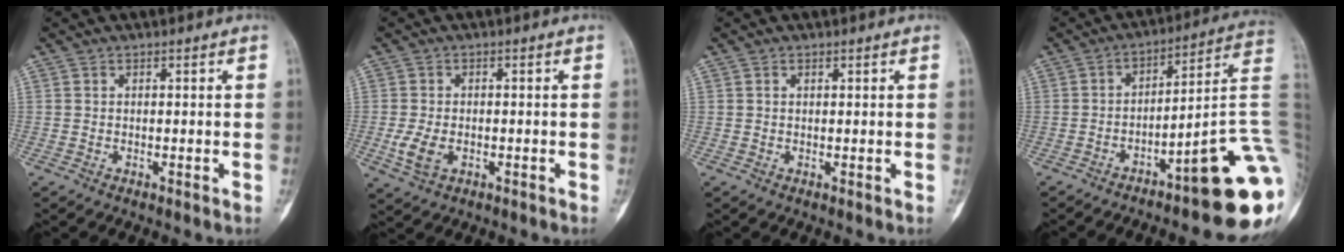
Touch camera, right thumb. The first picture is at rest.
{"total": 4.7, "force": [-1.2, 2.9, 3.5], "torque": [-0.080, -0.002, -0.017]}
{"total": 0.6, "force": [0.3, 0.3, 0.4], "torque": [-0.008, -0.001, 0.006]}
{"total": 19.0, "force": [-7.3, 2.5, 17.3], "torque": [-0.158, 0.067, -0.096]}